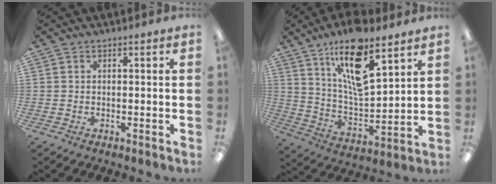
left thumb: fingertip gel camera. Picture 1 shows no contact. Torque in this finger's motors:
{"motor_torque": [0.40, 0.42, 1.01, -1.33, 0.12]}